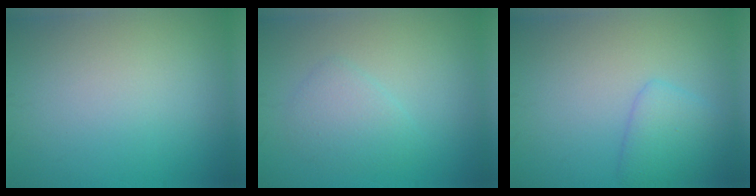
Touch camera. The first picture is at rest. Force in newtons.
{"total": 2.3, "press": 2.3, "slide": 0.0}
{"total": 2.7, "press": 2.7, "slide": 0.2}